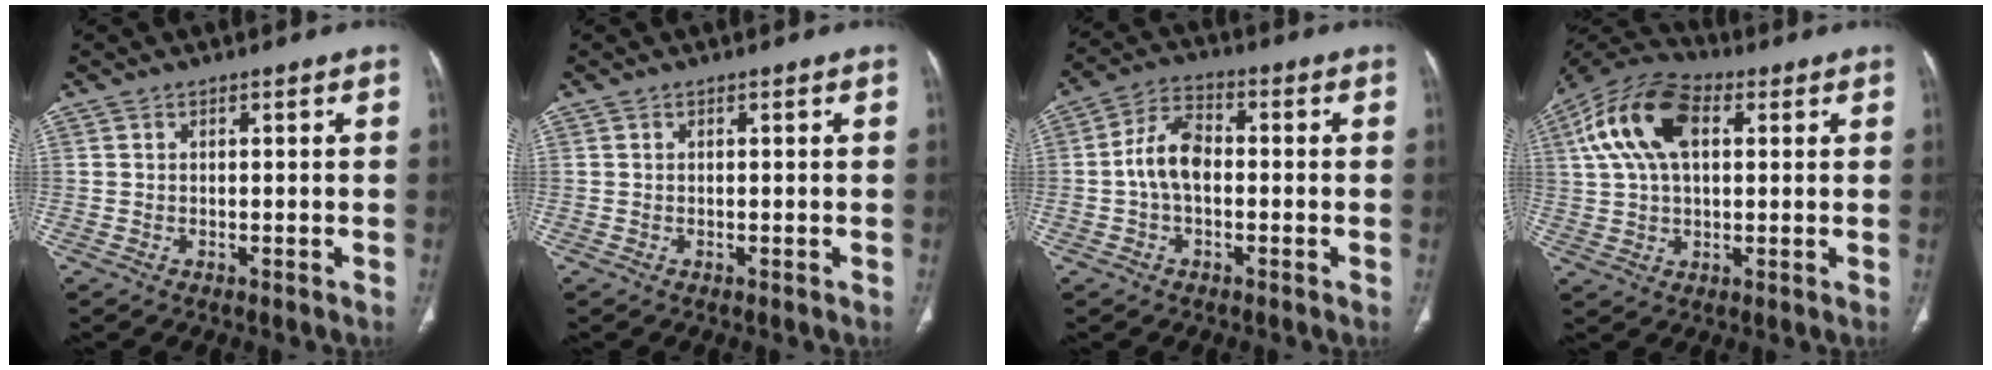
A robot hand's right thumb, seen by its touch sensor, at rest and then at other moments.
{"total": 0.0}
{"total": 7.8, "force": [-0.8, 4.7, 6.1], "torque": [-0.107, 0.025, -0.024]}
{"total": 15.1, "force": [4.3, 8.6, 11.6], "torque": [-0.223, 0.023, 0.072]}